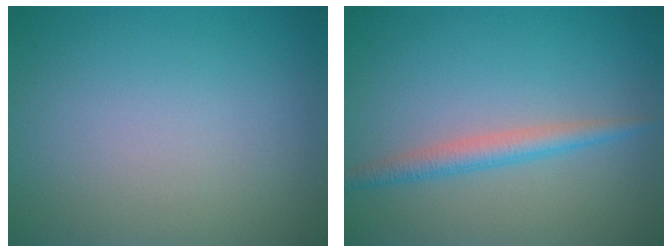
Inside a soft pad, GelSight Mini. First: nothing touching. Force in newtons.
{"total": 2.3, "press": 2.3, "slide": 0.1}